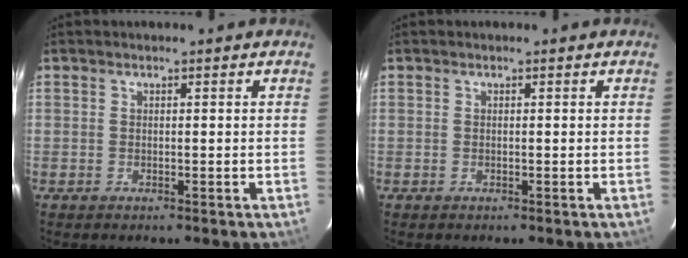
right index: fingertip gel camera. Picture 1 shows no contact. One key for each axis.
{"total": 0.0}